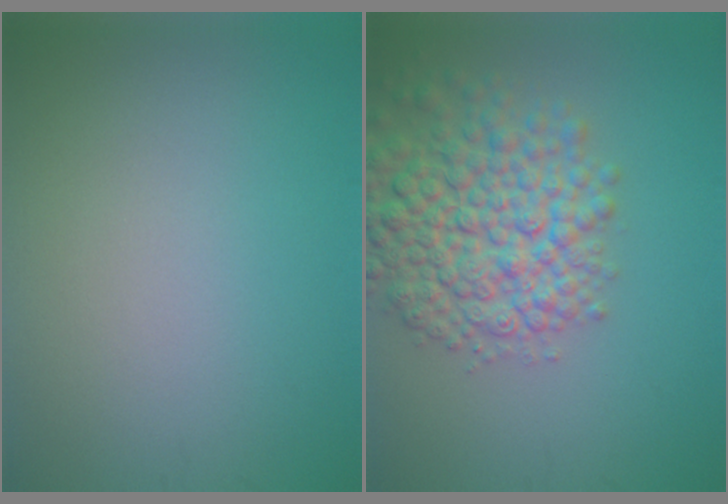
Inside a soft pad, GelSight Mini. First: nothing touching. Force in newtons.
{"total": 8.3, "press": 8.3, "slide": 0.3}